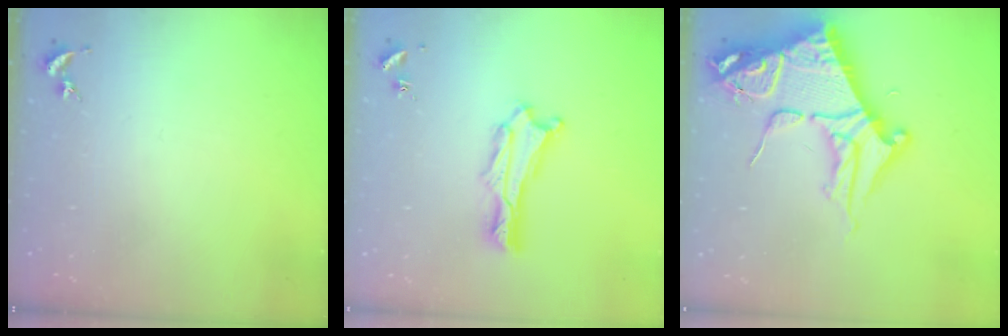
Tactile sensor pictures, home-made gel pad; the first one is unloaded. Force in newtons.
{"total": 1.5, "press": 1.4, "slide": 0.2}
{"total": 10.7, "press": 10.7, "slide": 1.2}